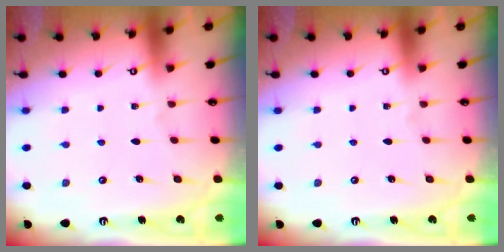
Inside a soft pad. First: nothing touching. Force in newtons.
{"total": 0.0}